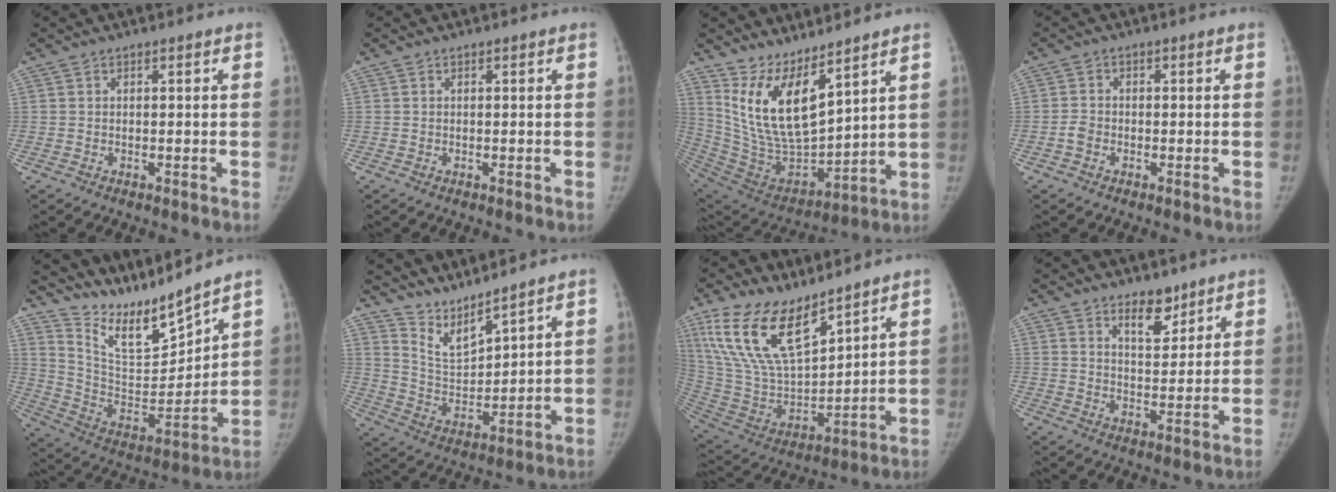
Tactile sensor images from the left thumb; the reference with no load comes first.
{"total": 0.0}
{"total": 15.6, "force": [9.7, 5.4, 10.9], "torque": [-0.180, -0.073, 0.213]}
{"total": 1.9, "force": [-0.8, 1.5, 0.8], "torque": [-0.012, 0.006, -0.020]}
{"total": 14.9, "force": [13.8, 1.8, 5.5], "torque": [-0.066, -0.096, 0.268]}
{"total": 7.5, "force": [7.1, 0.4, 2.5], "torque": [-0.047, -0.062, 0.153]}
{"total": 18.7, "force": [12.8, 7.6, 11.5], "torque": [-0.198, -0.064, 0.260]}
{"total": 5.9, "force": [4.3, 2.7, 3.0], "torque": [-0.024, -0.034, 0.071]}